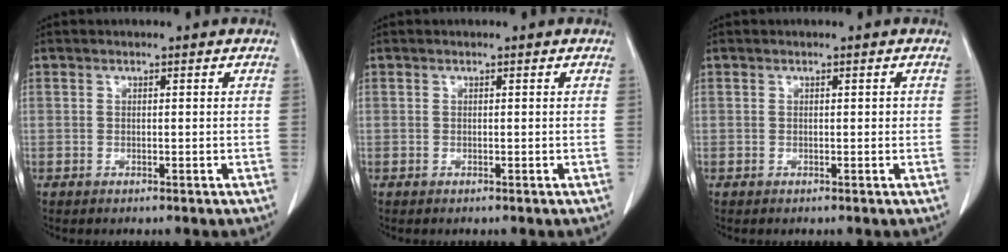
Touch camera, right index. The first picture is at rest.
{"total": 0.0}
{"total": 0.6, "force": [0.1, 0.3, 0.5], "torque": [-0.005, 0.003, 0.004]}